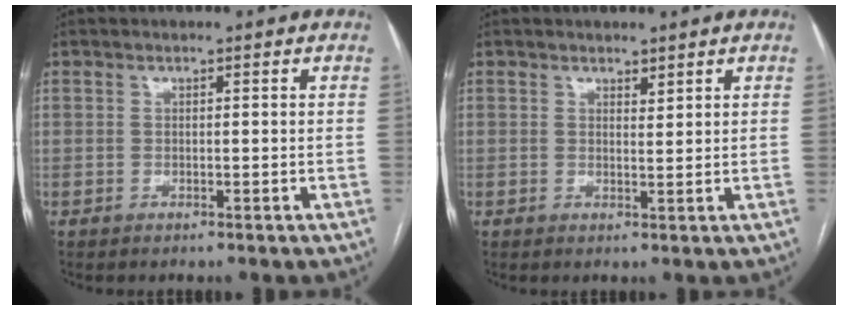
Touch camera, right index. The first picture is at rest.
{"total": 1.2, "force": [1.1, 0.3, 0.5], "torque": [-0.007, -0.004, 0.017]}